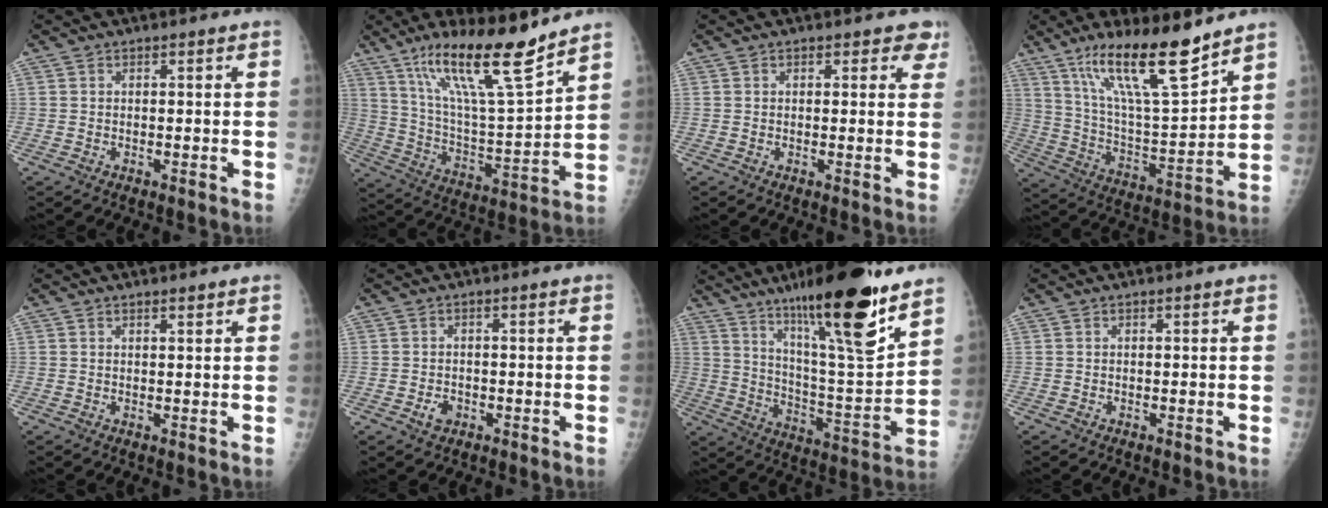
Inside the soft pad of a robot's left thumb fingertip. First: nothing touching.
{"total": 18.3, "force": [12.9, 2.4, 12.8], "torque": [-0.204, -0.076, 0.234]}
{"total": 2.9, "force": [1.8, 1.8, 1.4], "torque": [0.016, -0.005, 0.013]}
{"total": 18.0, "force": [12.6, 3.3, 12.4], "torque": [-0.194, -0.075, 0.231]}
{"total": 0.9, "force": [0.7, 0.1, 0.5], "torque": [-0.006, -0.005, 0.013]}
{"total": 2.2, "force": [-1.0, 1.6, 1.1], "torque": [-0.009, 0.005, -0.013]}
{"total": 23.3, "force": [15.4, 3.6, 17.1], "torque": [-0.254, -0.074, 0.257]}
{"total": 0.0}